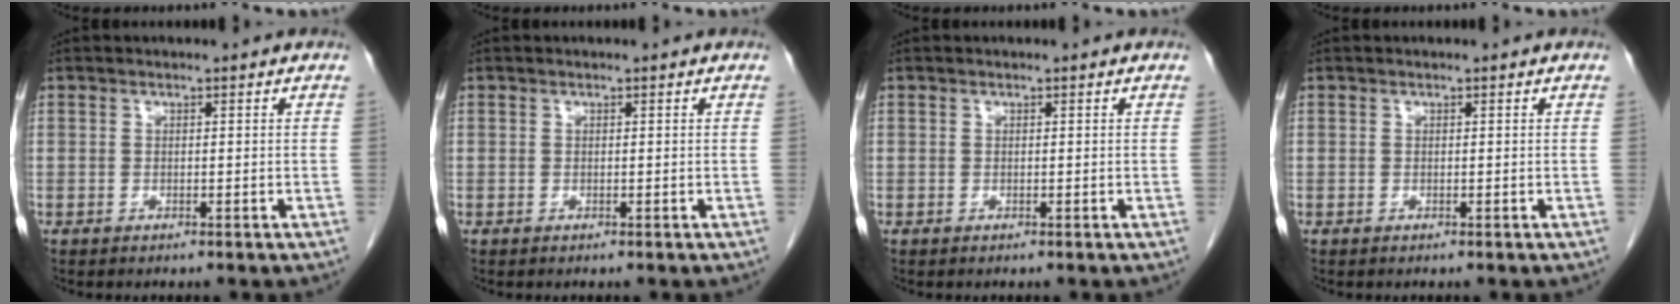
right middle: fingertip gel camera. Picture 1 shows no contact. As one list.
[{"total": 0.0}, {"total": 0.0}, {"total": 0.0}]